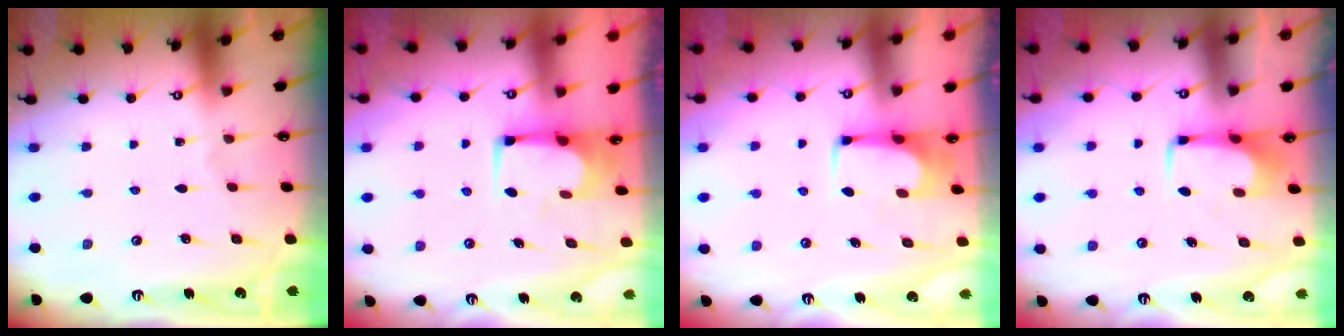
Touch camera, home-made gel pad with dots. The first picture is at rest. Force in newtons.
{"total": 2.4, "press": 2.4, "slide": 0.2}
{"total": 1.5, "press": 1.4, "slide": 0.2}
{"total": 0.6, "press": 0.5, "slide": 0.2}